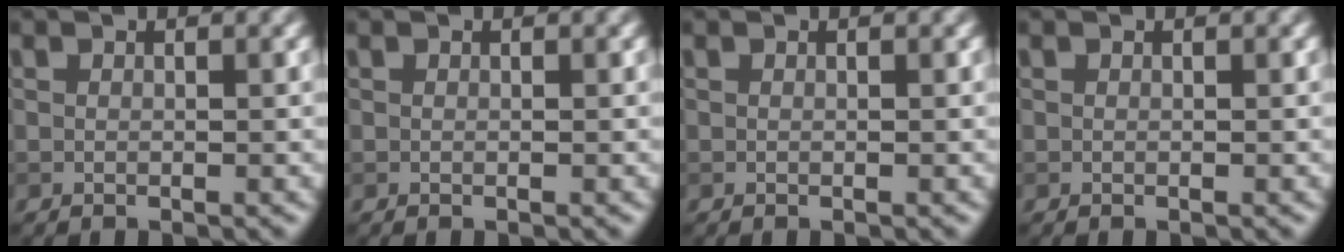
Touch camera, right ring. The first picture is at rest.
{"total": 0.0}
{"total": 0.0}
{"total": 0.0}